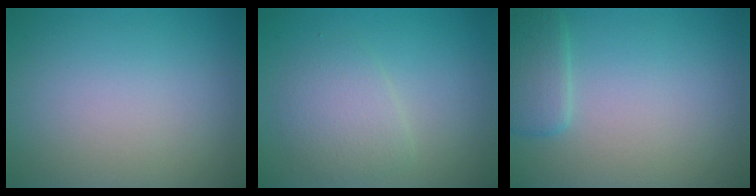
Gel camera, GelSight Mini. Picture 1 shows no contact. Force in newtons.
{"total": 2.8, "press": 2.8, "slide": 0.1}
{"total": 2.5, "press": 2.5, "slide": 0.2}